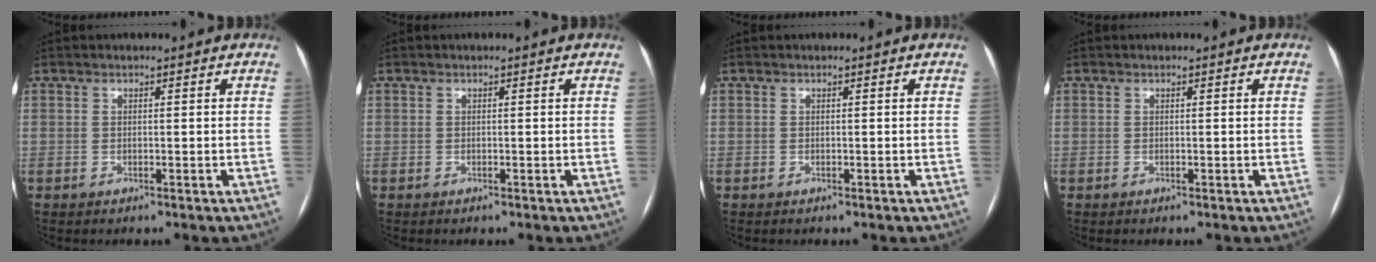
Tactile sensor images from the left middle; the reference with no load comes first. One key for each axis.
{"total": 0.0}
{"total": 0.0}
{"total": 0.0}